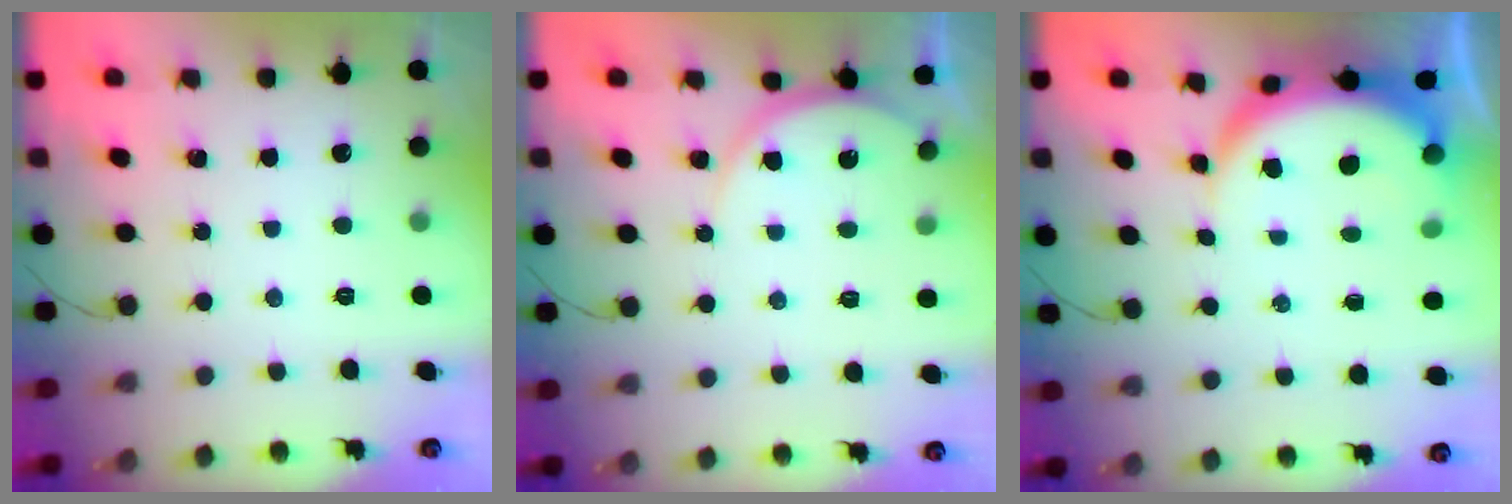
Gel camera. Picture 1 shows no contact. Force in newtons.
{"total": 6.1, "press": 6.1, "slide": 0.7}
{"total": 6.1, "press": 6.1, "slide": 0.7}